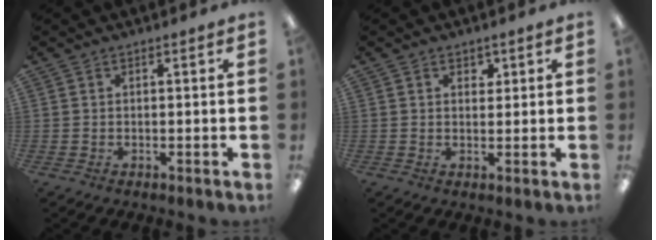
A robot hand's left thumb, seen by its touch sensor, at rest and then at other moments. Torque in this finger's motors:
{"motor_torque": [0.20, -0.12, -0.09, 0.06, -0.02]}